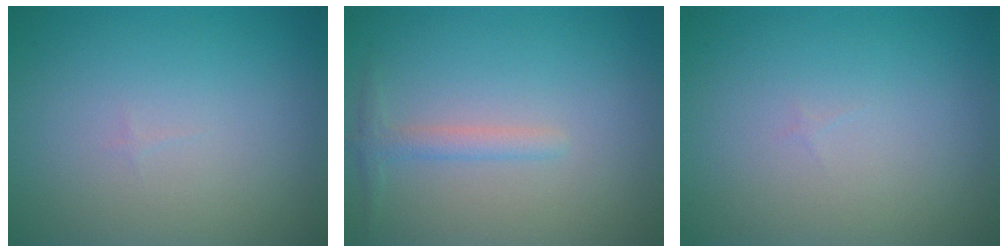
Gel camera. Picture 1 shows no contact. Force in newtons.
{"total": 1.5, "press": 1.5, "slide": 0.0}
{"total": 0.0}